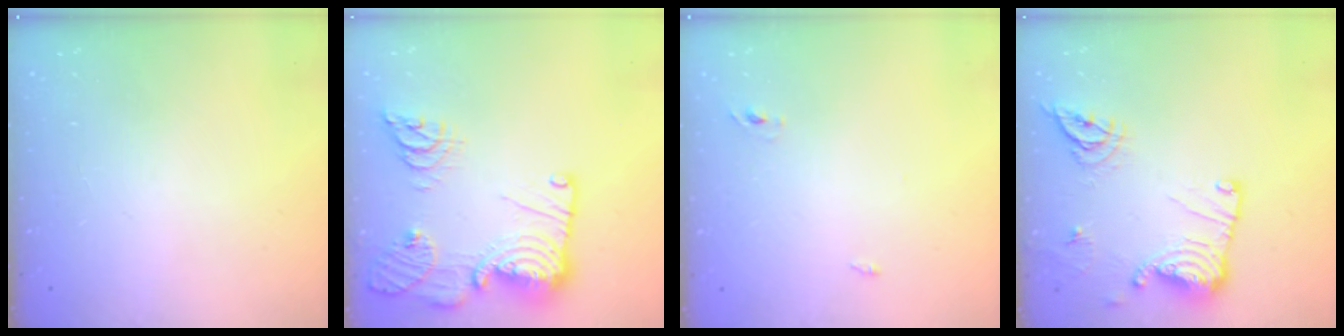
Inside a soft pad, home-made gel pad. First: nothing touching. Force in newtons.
{"total": 22.8, "press": 22.7, "slide": 2.3}
{"total": 2.4, "press": 2.2, "slide": 1.0}
{"total": 14.9, "press": 14.9, "slide": 0.4}